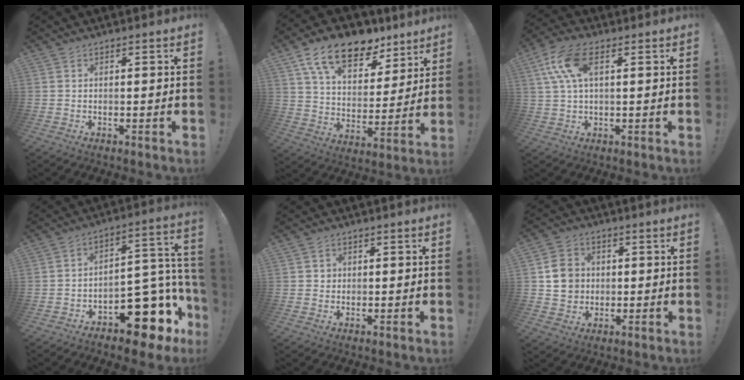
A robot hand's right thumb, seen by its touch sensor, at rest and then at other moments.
{"total": 17.6, "force": [11.3, 9.3, 9.7], "torque": [-0.159, -0.068, 0.203]}
{"total": 11.1, "force": [3.5, 5.2, 9.1], "torque": [-0.175, 0.000, 0.069]}
{"total": 17.2, "force": [-9.1, 8.6, 11.9], "torque": [-0.109, 0.048, -0.139]}
{"total": 1.7, "force": [0.3, 1.6, 0.2], "torque": [0.001, 0.001, 0.004]}
{"total": 9.5, "force": [0.8, 8.6, 4.0], "torque": [-0.046, 0.003, 0.023]}